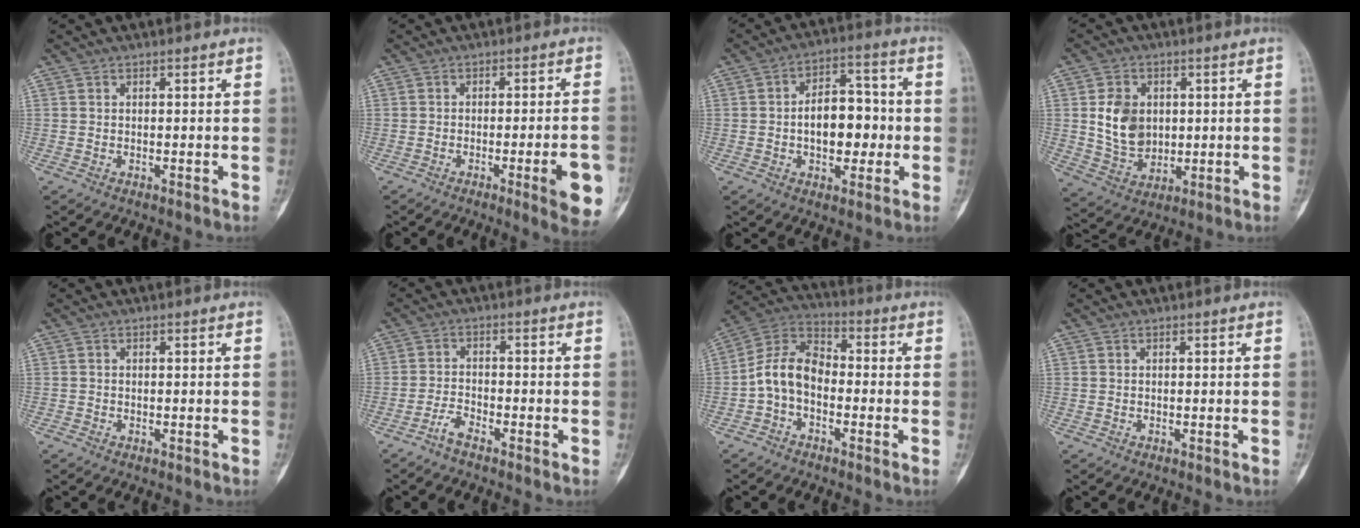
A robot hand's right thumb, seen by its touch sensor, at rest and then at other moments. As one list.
[{"total": 9.4, "force": [-3.3, 1.3, 8.7], "torque": [-0.108, 0.006, -0.039]}, {"total": 11.7, "force": [-1.1, 7.2, 9.1], "torque": [-0.103, 0.028, -0.021]}, {"total": 8.0, "force": [1.0, 6.5, 4.6], "torque": [-0.057, -0.008, 0.025]}, {"total": 0.0}, {"total": 2.9, "force": [-2.4, 0.7, 1.5], "torque": [-0.037, 0.014, -0.052]}, {"total": 9.4, "force": [-2.1, 6.2, 6.8], "torque": [-0.119, 0.036, -0.055]}, {"total": 0.0}]